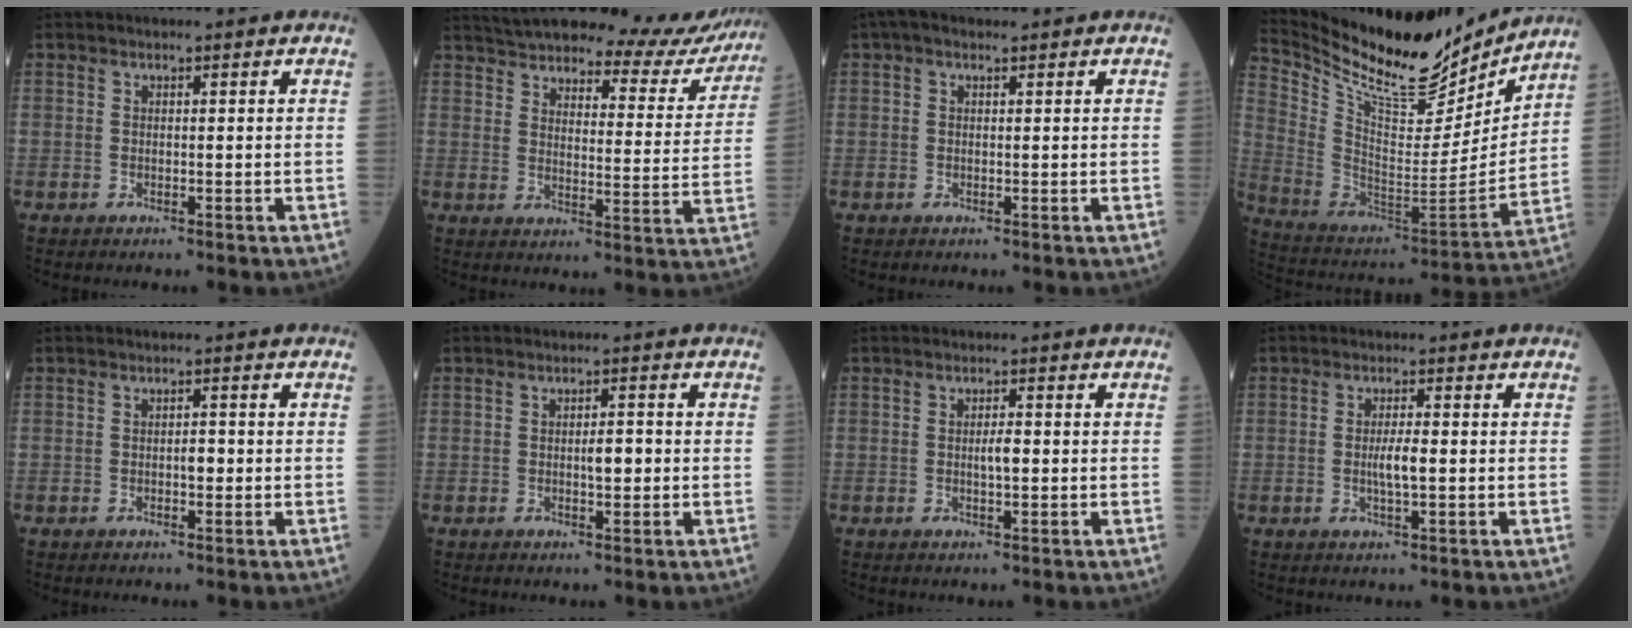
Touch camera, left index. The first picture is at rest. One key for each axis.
{"total": 21.9, "fx": 20.5, "fy": 4.3, "fz": 6.5, "tx": -0.088, "ty": -0.054, "tz": 0.250}
{"total": 2.4, "fx": 1.4, "fy": 1.1, "fz": 1.6, "tx": -0.034, "ty": 0.022, "tz": 0.022}
{"total": 20.5, "fx": 18.5, "fy": 4.6, "fz": 7.6, "tx": -0.152, "ty": -0.039, "tz": 0.310}
{"total": 1.6, "fx": -0.5, "fy": 0.6, "fz": 1.4, "tx": -0.017, "ty": 0.000, "tz": -0.010}
{"total": 2.5, "fx": -0.4, "fy": 0.8, "fz": 2.3, "tx": -0.035, "ty": 0.000, "tz": -0.008}
{"total": 2.1, "fx": -0.3, "fy": 0.5, "fz": 2.0, "tx": -0.035, "ty": -0.001, "tz": -0.006}
{"total": 3.1, "fx": -0.5, "fy": 0.4, "fz": 3.1, "tx": -0.059, "ty": -0.005, "tz": -0.010}